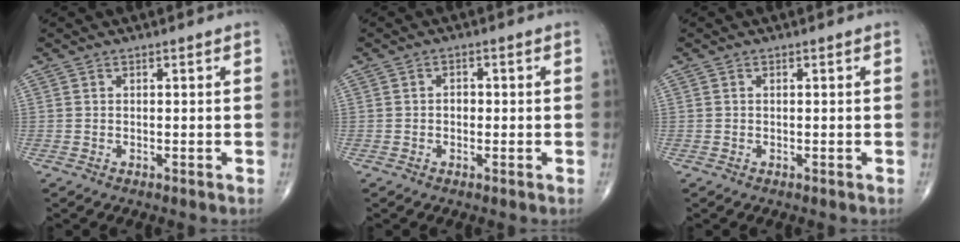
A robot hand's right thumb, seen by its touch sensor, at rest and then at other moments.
{"total": 1.8, "force": [-0.1, 1.4, 1.2], "torque": [-0.010, 0.005, -0.003]}
{"total": 0.0}